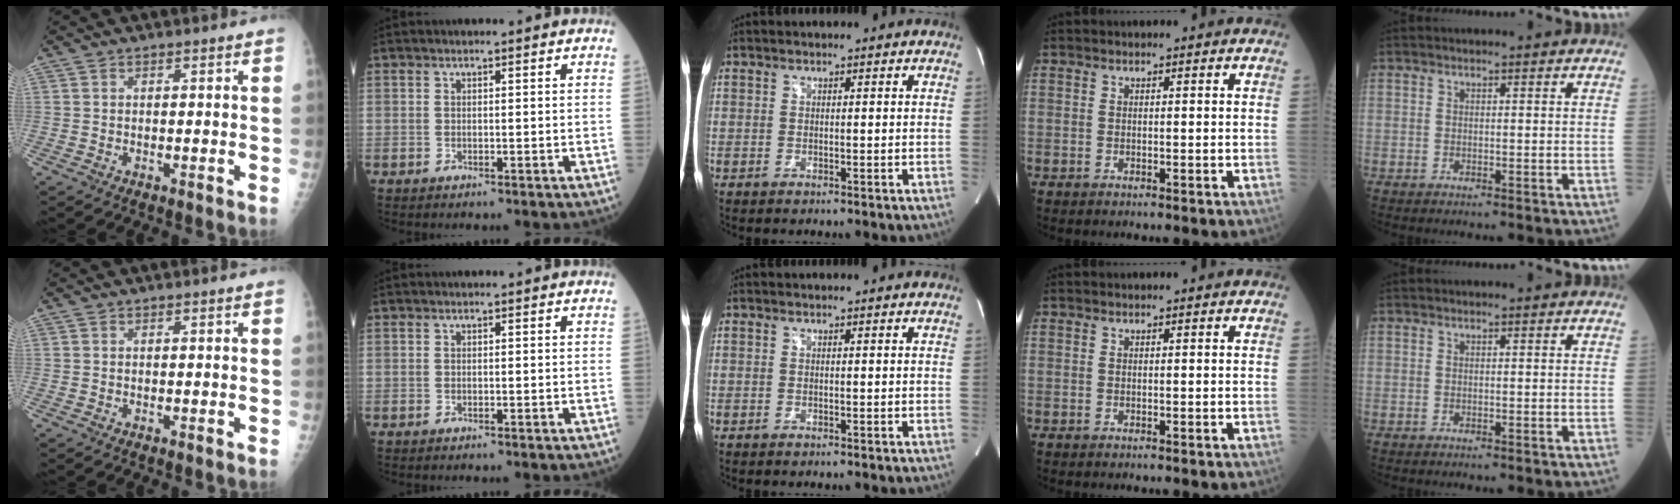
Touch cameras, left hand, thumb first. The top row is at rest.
{}